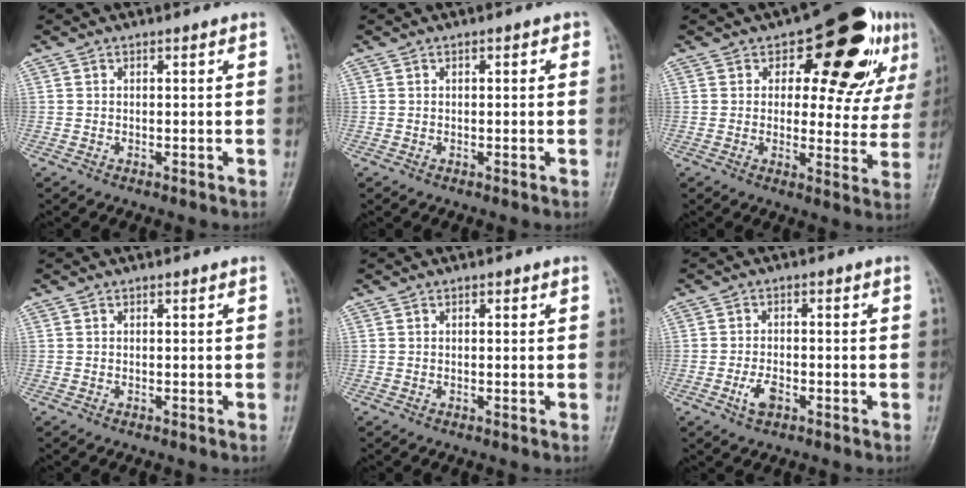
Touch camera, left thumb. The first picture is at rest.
{"total": 1.3, "force": [0.4, 0.7, 1.0], "torque": [-0.007, 0.002, 0.002]}
{"total": 17.2, "force": [7.8, 9.3, 12.2], "torque": [-0.091, -0.019, 0.097]}
{"total": 0.0}
{"total": 0.0}
{"total": 3.3, "force": [-1.7, 1.8, 2.2], "torque": [-0.046, 0.008, -0.032]}